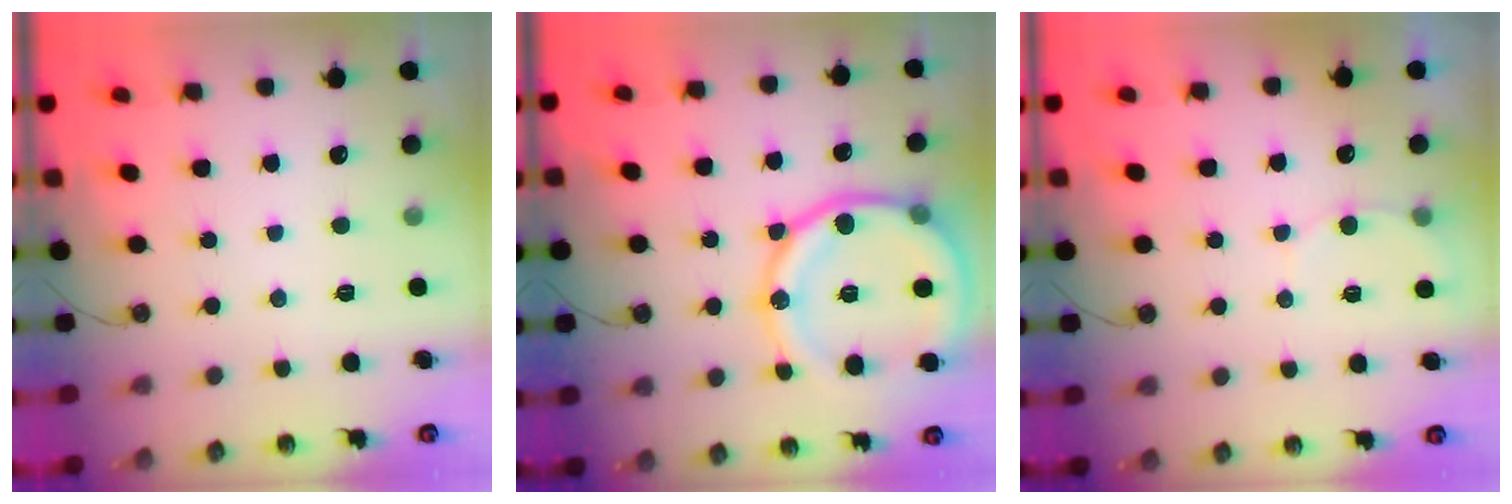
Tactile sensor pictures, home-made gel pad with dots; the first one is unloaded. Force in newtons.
{"total": 19.0, "press": 18.8, "slide": 2.3}
{"total": 5.0, "press": 5.0, "slide": 0.5}